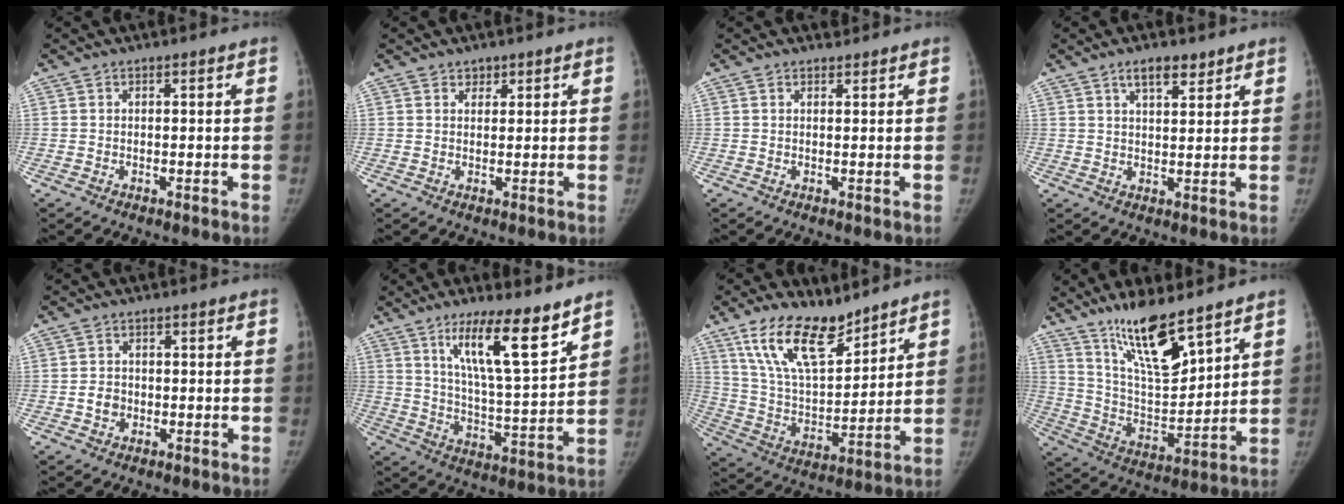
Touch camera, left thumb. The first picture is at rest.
{"total": 1.6, "force": [1.2, 1.1, 0.3], "torque": [0.010, -0.007, 0.015]}
{"total": 0.9, "force": [0.8, 0.4, 0.0], "torque": [0.003, -0.007, 0.010]}
{"total": 5.1, "force": [3.4, 2.0, 3.1], "torque": [-0.036, -0.020, 0.057]}
{"total": 2.8, "force": [-0.5, 2.5, 1.3], "torque": [-0.012, 0.004, -0.008]}
{"total": 14.6, "force": [9.6, 2.5, 10.7], "torque": [-0.165, -0.066, 0.171]}
{"total": 16.2, "force": [11.5, 6.7, 9.2], "torque": [-0.134, -0.065, 0.225]}
{"total": 15.4, "force": [11.2, 4.0, 9.7], "torque": [-0.148, -0.074, 0.217]}